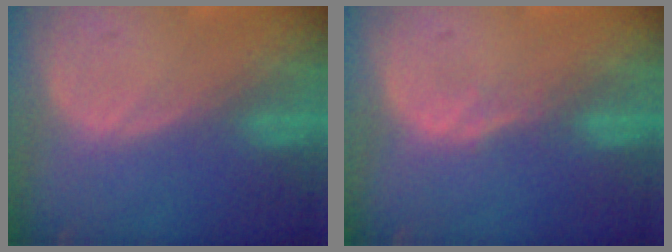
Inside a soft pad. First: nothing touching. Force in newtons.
{"total": 1.1, "press": 1.1, "slide": 0.1}